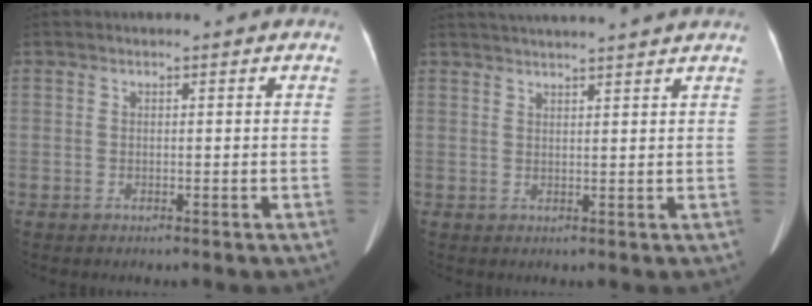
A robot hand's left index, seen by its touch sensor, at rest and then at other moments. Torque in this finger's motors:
{"motor_torque": [0.67, -1.09, 0.05, 0.05]}